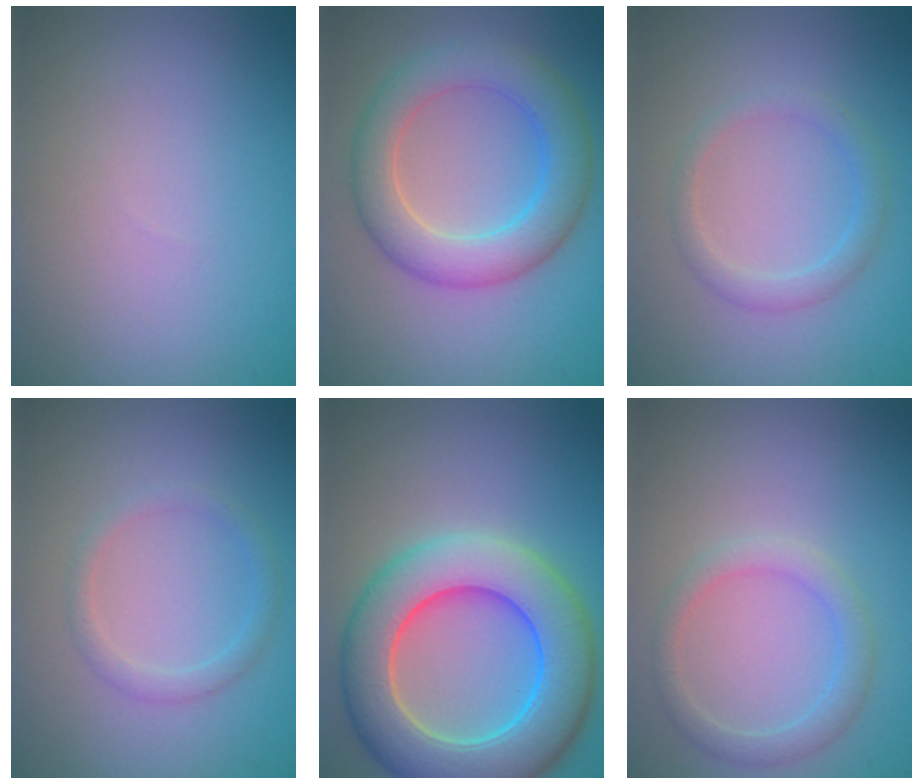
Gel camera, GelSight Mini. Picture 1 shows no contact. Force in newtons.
{"total": 5.7, "press": 5.7, "slide": 0.1}
{"total": 2.0, "press": 2.0, "slide": 0.1}
{"total": 1.6, "press": 1.6, "slide": 0.0}
{"total": 10.1, "press": 10.1, "slide": 0.7}
{"total": 2.4, "press": 2.4, "slide": 0.1}